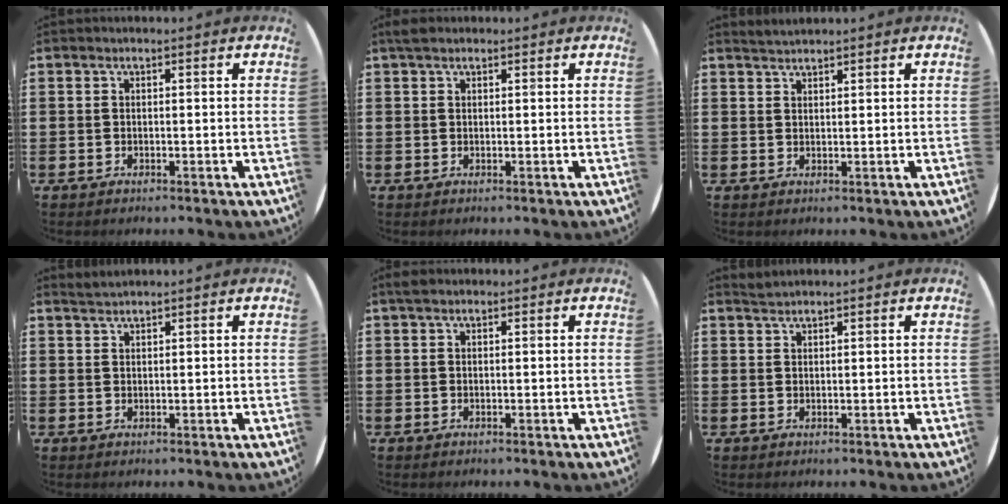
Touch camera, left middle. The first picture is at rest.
{"total": 1.3, "force": [1.0, 0.6, 0.5], "torque": [-0.004, 0.001, 0.017]}
{"total": 1.5, "force": [1.5, 0.0, 0.1], "torque": [-0.003, 0.001, 0.028]}
{"total": 1.2, "force": [1.2, -0.1, 0.1], "torque": [-0.003, 0.000, 0.024]}
{"total": 0.9, "force": [0.7, 0.5, 0.3], "torque": [0.000, 0.001, 0.011]}
{"total": 1.1, "force": [1.1, 0.0, 0.0], "torque": [-0.002, 0.001, 0.022]}